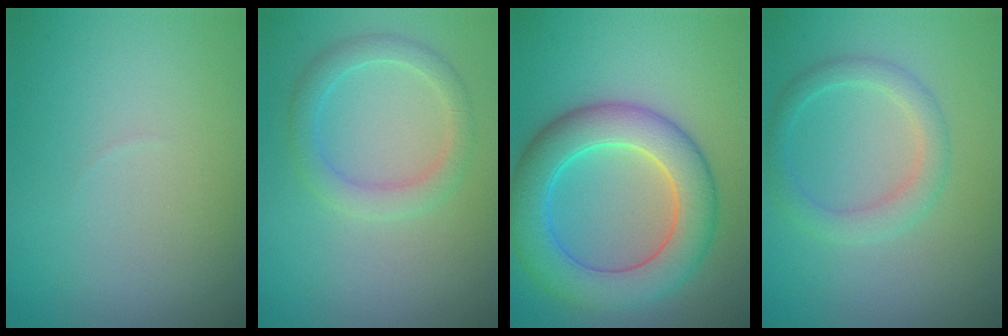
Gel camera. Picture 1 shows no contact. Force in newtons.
{"total": 2.7, "press": 2.7, "slide": 0.0}
{"total": 7.9, "press": 7.9, "slide": 0.2}
{"total": 2.5, "press": 2.5, "slide": 0.1}